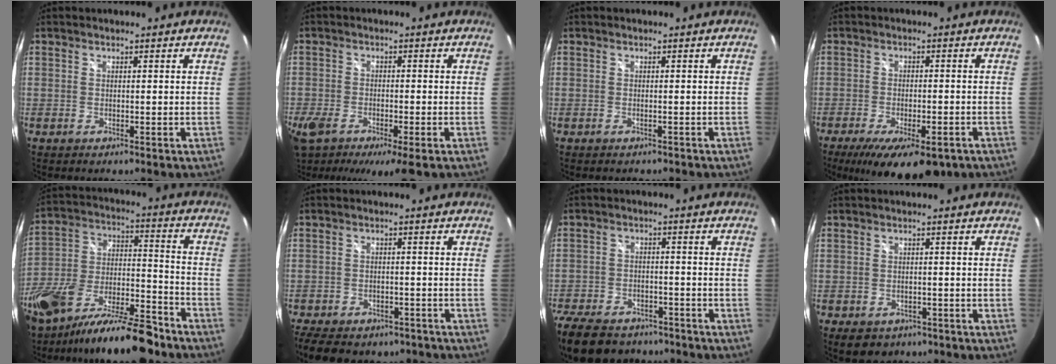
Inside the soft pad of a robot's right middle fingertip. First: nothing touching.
{"total": 11.2, "force": [-6.8, 3.6, 8.1], "torque": [-0.185, -0.048, -0.120]}
{"total": 1.1, "force": [-1.0, 0.2, 0.3], "torque": [-0.005, 0.002, -0.012]}
{"total": 14.2, "force": [-9.3, 4.9, 9.6], "torque": [-0.178, -0.037, -0.134]}
{"total": 22.2, "force": [-14.8, 7.9, 14.6], "torque": [-0.279, -0.020, -0.242]}
{"total": 14.5, "force": [-11.1, 6.7, 6.4], "torque": [-0.144, -0.016, -0.153]}
{"total": 18.0, "force": [-13.7, 8.8, 7.7], "torque": [-0.200, -0.009, -0.212]}
{"total": 5.8, "force": [-3.4, 3.9, 2.5], "torque": [-0.051, -0.010, -0.040]}